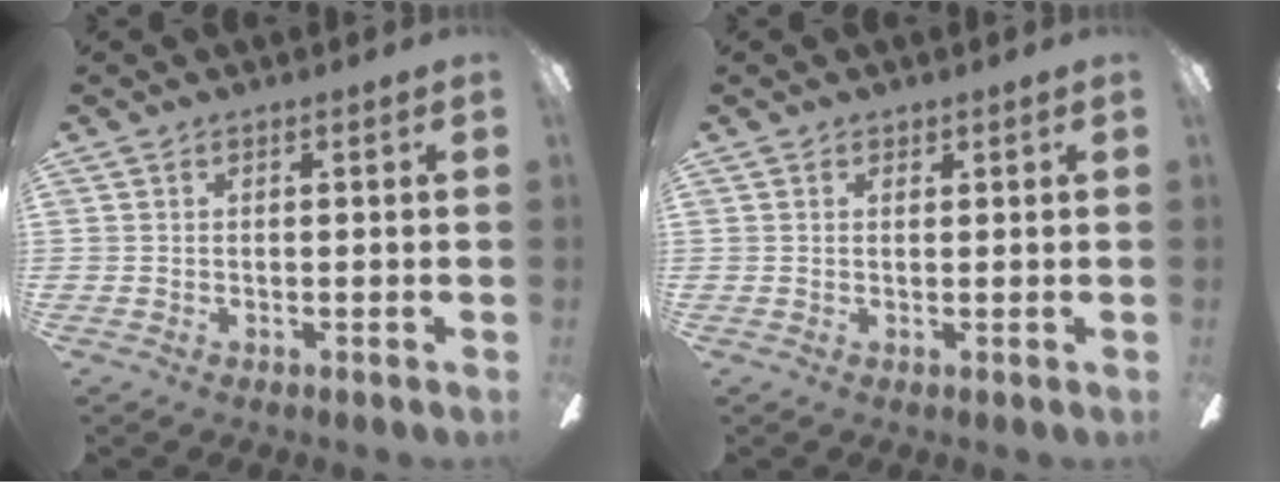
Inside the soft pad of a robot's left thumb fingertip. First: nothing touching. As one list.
[{"total": 0.7, "force": [0.6, 0.4, 0.1], "torque": [-0.001, 0.001, 0.012]}]